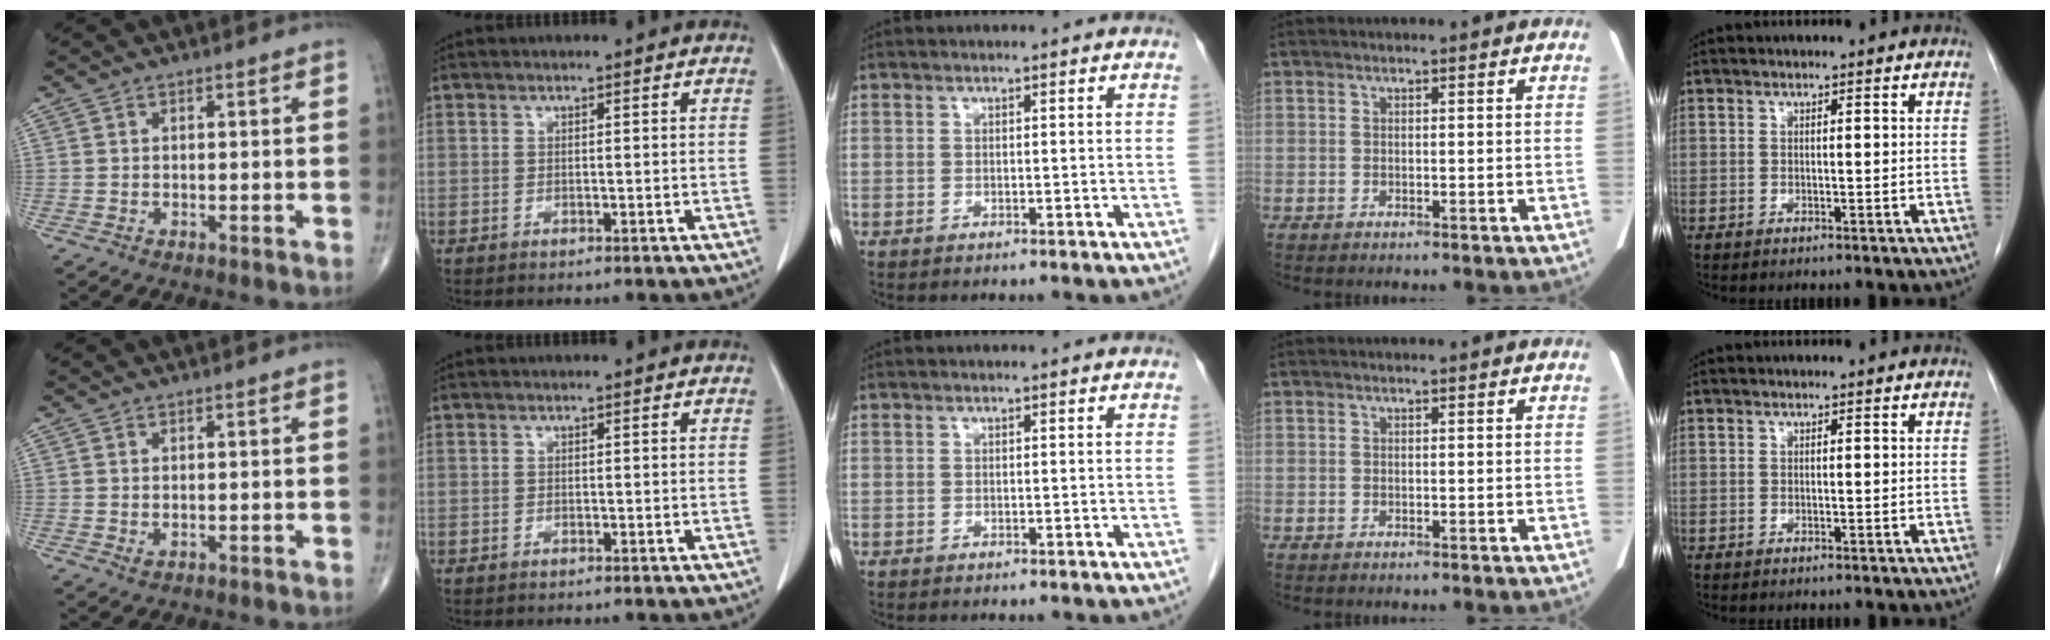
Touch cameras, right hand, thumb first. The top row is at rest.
{"thumb": {"total": 0.9, "force": [0.0, 0.5, 0.7], "torque": [-0.016, 0.001, 0.005]}}